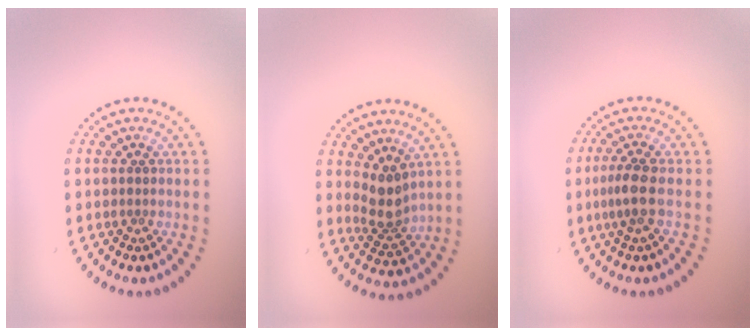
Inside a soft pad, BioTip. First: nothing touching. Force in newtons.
{"total": 2.9, "press": 2.4, "slide": 1.7}
{"total": 2.3, "press": 2.0, "slide": 1.3}